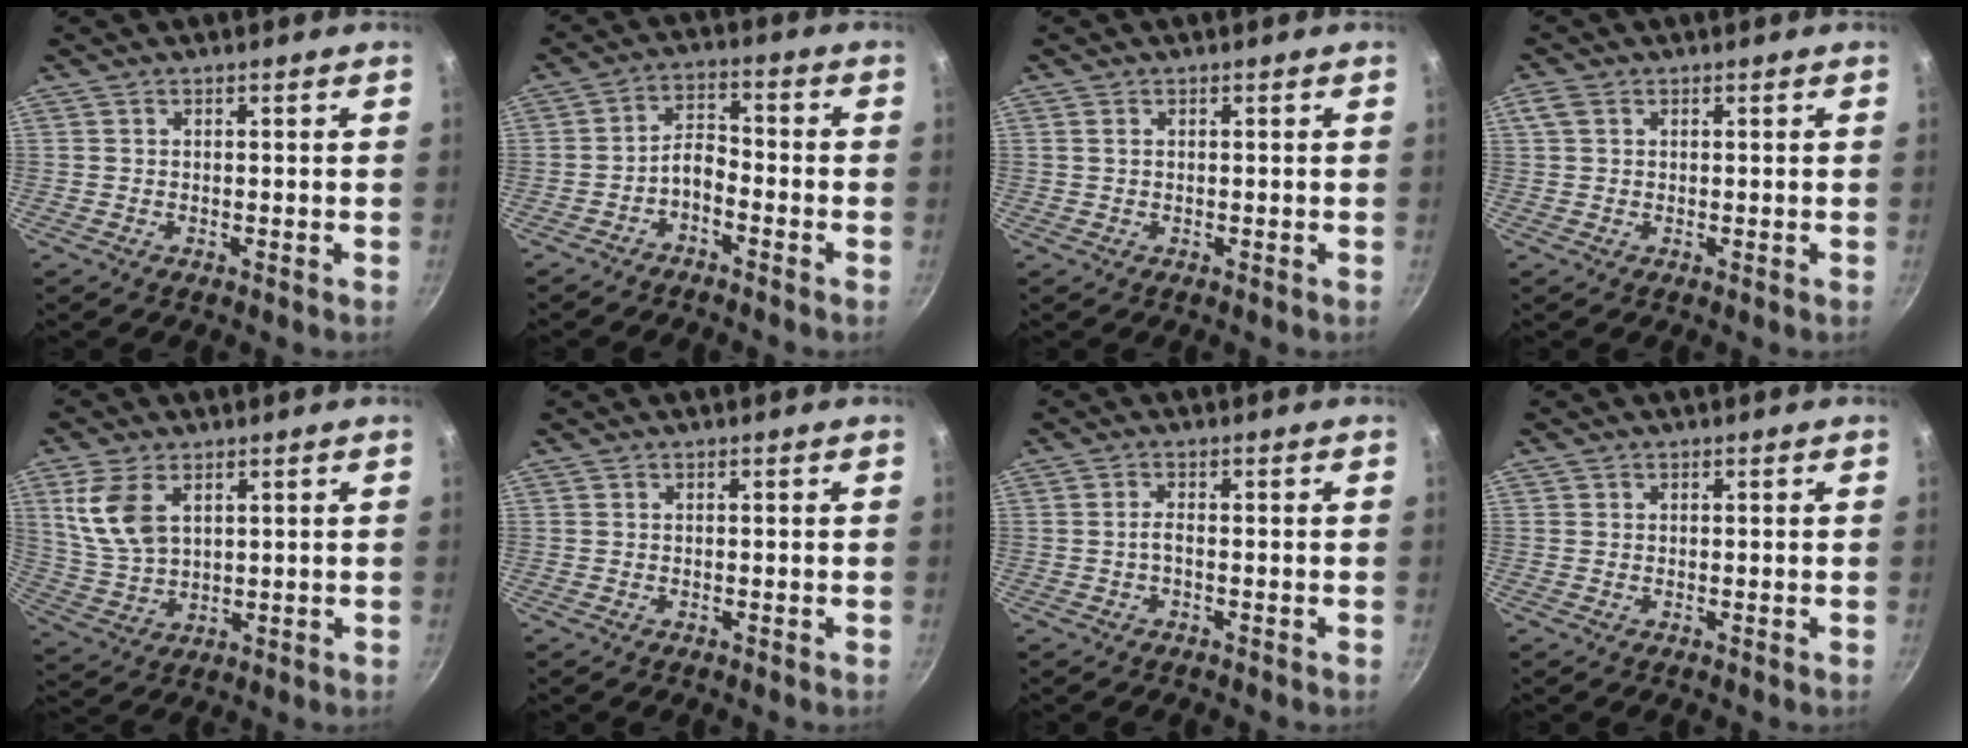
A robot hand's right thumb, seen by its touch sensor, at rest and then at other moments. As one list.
[{"total": 4.5, "force": [-2.9, 2.1, 2.8], "torque": [-0.047, 0.042, -0.056]}, {"total": 0.8, "force": [0.4, 0.4, 0.5], "torque": [-0.011, 0.001, 0.008]}, {"total": 2.5, "force": [0.9, 1.7, 1.5], "torque": [-0.029, 0.005, 0.019]}, {"total": 9.7, "force": [3.9, 5.7, 6.9], "torque": [-0.134, -0.016, 0.089]}, {"total": 0.0}, {"total": 1.5, "force": [-0.5, 0.3, 1.4], "torque": [-0.036, 0.006, -0.011]}, {"total": 0.0}]